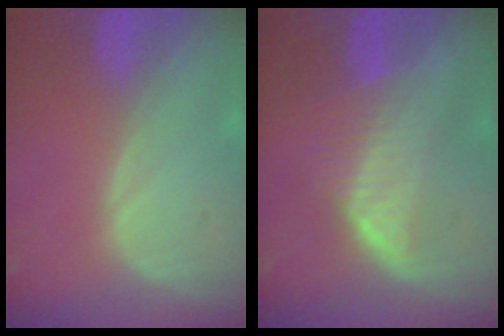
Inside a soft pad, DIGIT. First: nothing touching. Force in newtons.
{"total": 6.6, "press": 5.8, "slide": 3.1}